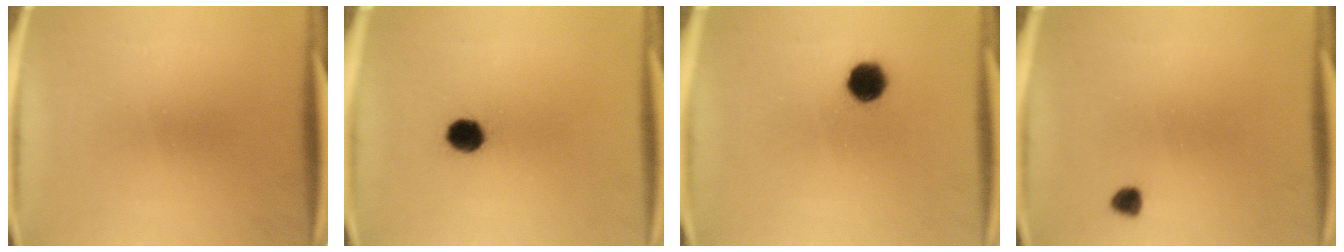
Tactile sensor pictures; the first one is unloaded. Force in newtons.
{"total": 5.4}
{"total": 6.2}
{"total": 1.8}